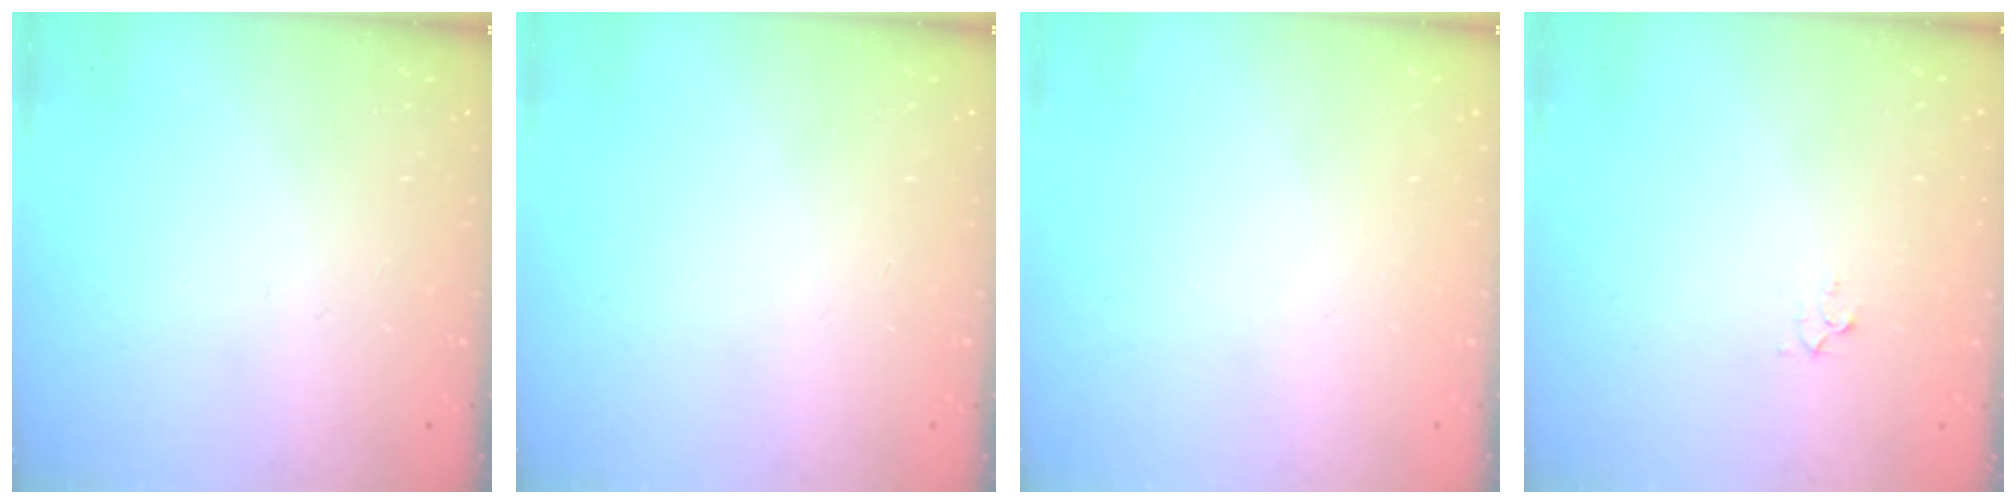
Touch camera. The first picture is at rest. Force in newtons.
{"total": 0.0}
{"total": 0.0}
{"total": 2.3, "press": 2.3, "slide": 0.2}